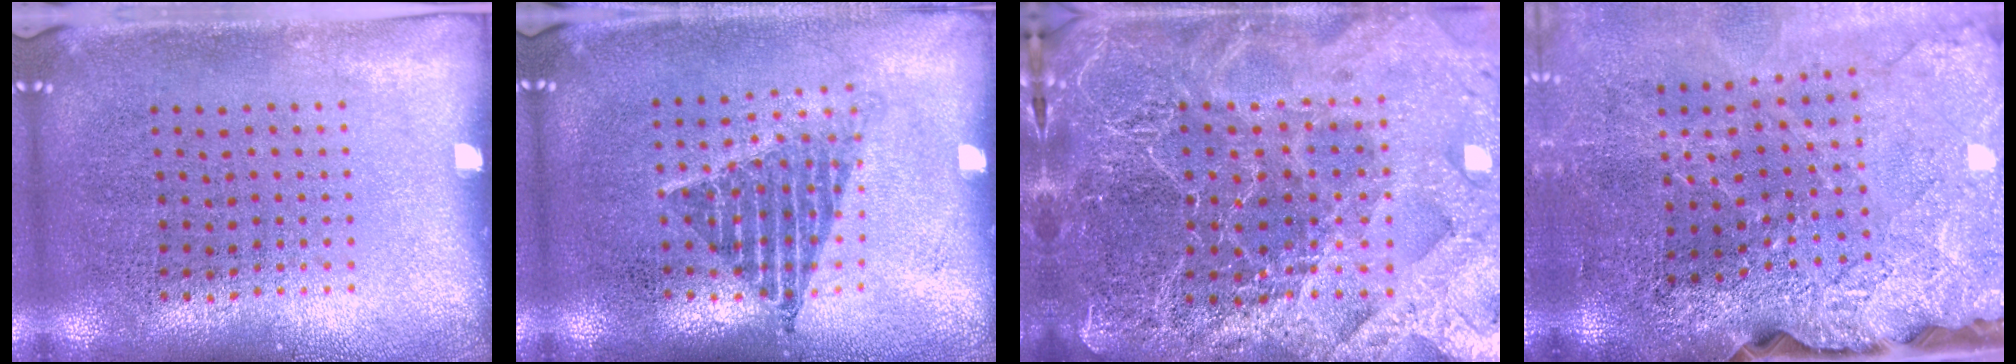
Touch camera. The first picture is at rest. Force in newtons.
{"total": 1.3, "press": 1.1, "slide": 0.7}
{"total": 5.2, "press": 4.7, "slide": 2.2}
{"total": 4.0, "press": 3.4, "slide": 2.1}